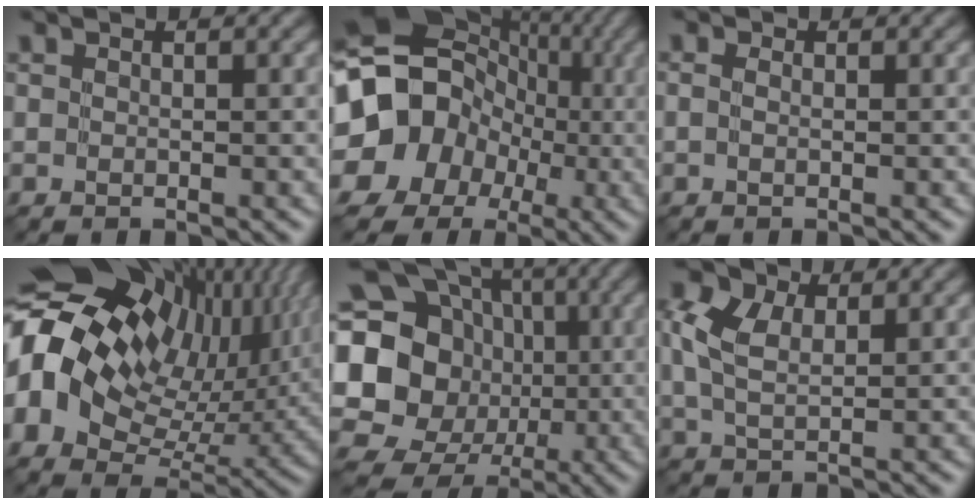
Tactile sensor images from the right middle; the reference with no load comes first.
{"total": 18.0, "force": [-1.7, 16.4, 7.4], "torque": [-0.160, 0.010, -0.075]}
{"total": 0.7, "force": [0.1, 0.4, 0.6], "torque": [-0.011, 0.002, -0.002]}
{"total": 19.3, "force": [4.9, 12.8, 13.6], "torque": [-0.254, 0.017, 0.093]}
{"total": 19.7, "force": [-0.2, 17.9, 8.2], "torque": [-0.183, 0.021, -0.044]}
{"total": 5.2, "force": [2.1, 3.1, 3.6], "torque": [-0.087, 0.014, 0.034]}